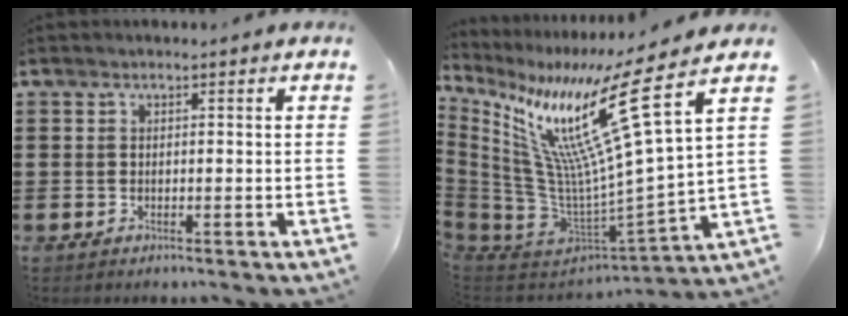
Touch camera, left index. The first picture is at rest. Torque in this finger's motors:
{"motor_torque": [1.98, 0.15, 1.05, 0.21]}